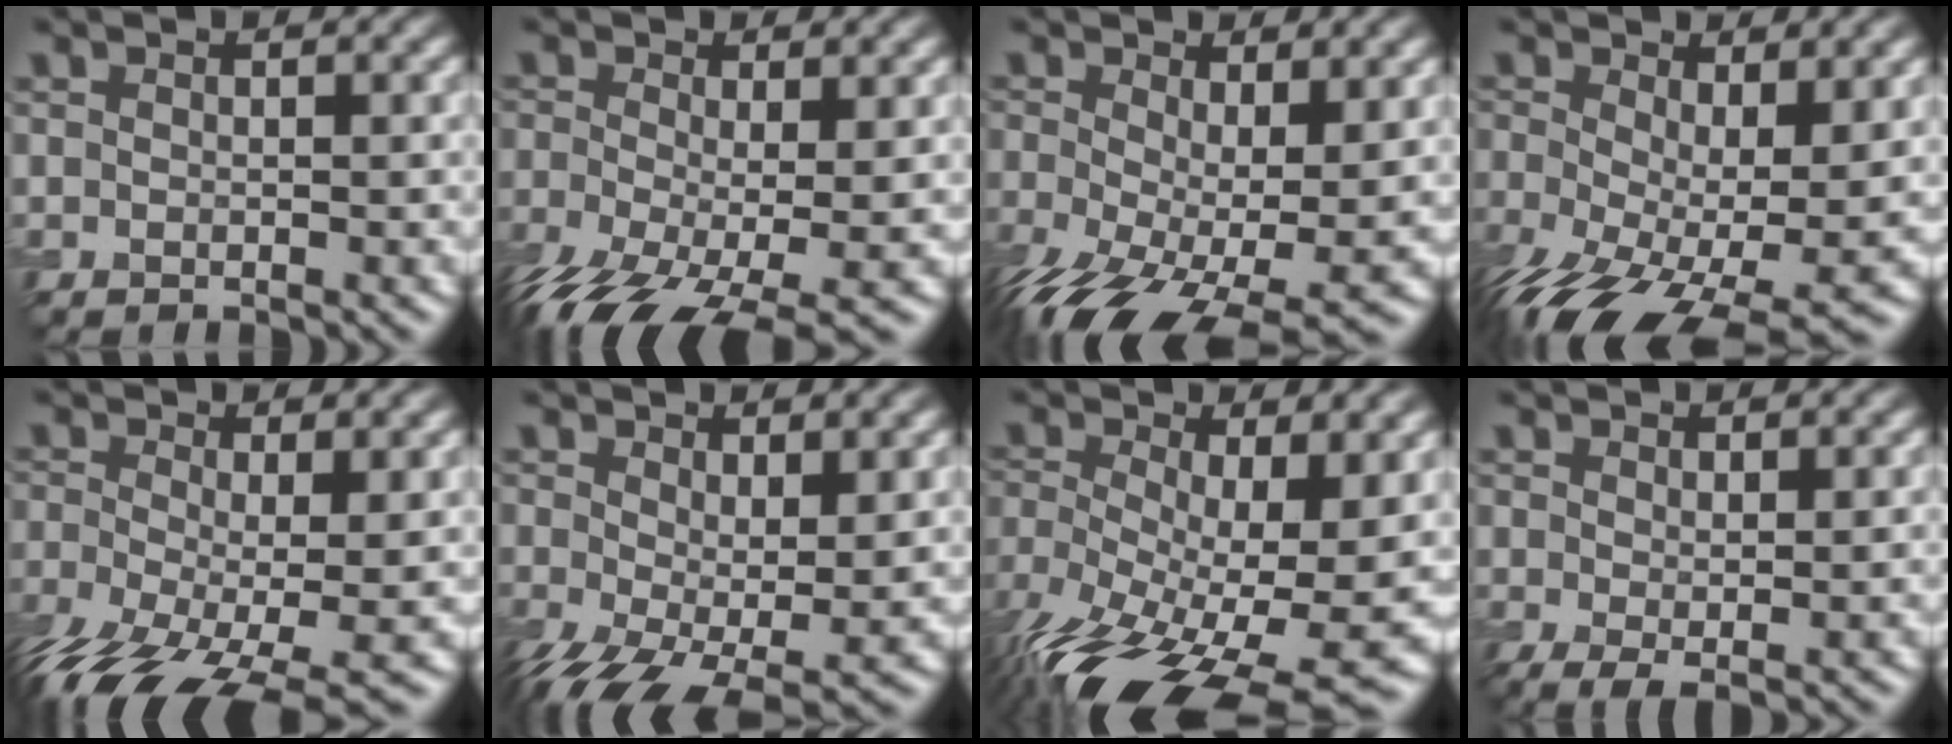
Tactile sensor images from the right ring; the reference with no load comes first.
{"total": 10.5, "force": [-5.1, 4.0, 8.2], "torque": [-0.187, -0.048, -0.086]}
{"total": 11.8, "force": [-4.4, 5.2, 9.6], "torque": [-0.207, -0.053, -0.068]}
{"total": 13.1, "force": [-4.7, 5.7, 10.9], "torque": [-0.225, -0.051, -0.071]}
{"total": 11.5, "force": [-5.3, 4.5, 9.2], "torque": [-0.202, -0.049, -0.088]}
{"total": 8.3, "force": [-2.2, 4.3, 6.8], "torque": [-0.149, -0.039, -0.023]}
{"total": 15.3, "force": [-5.6, 6.4, 12.7], "torque": [-0.238, -0.031, -0.086]}
{"total": 1.8, "force": [0.1, 0.6, 1.7], "torque": [-0.036, -0.007, 0.003]}